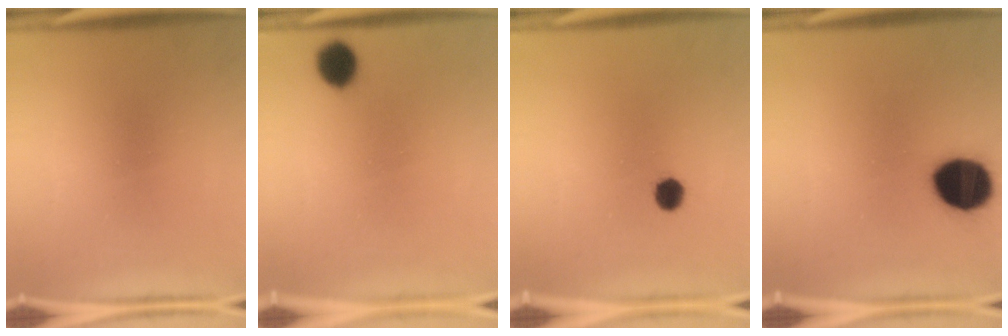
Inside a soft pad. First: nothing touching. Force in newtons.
{"total": 6.0}
{"total": 3.1}
{"total": 14.9}